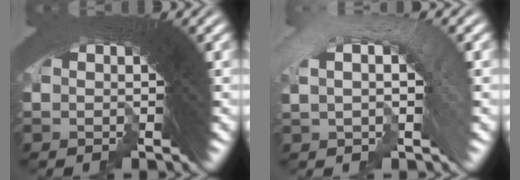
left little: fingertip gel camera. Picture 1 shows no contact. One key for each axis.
{"total": 3.5, "fx": -2.9, "fy": 2.1, "fz": 0.1, "tx": 0.005, "ty": 0.015, "tz": -0.055}